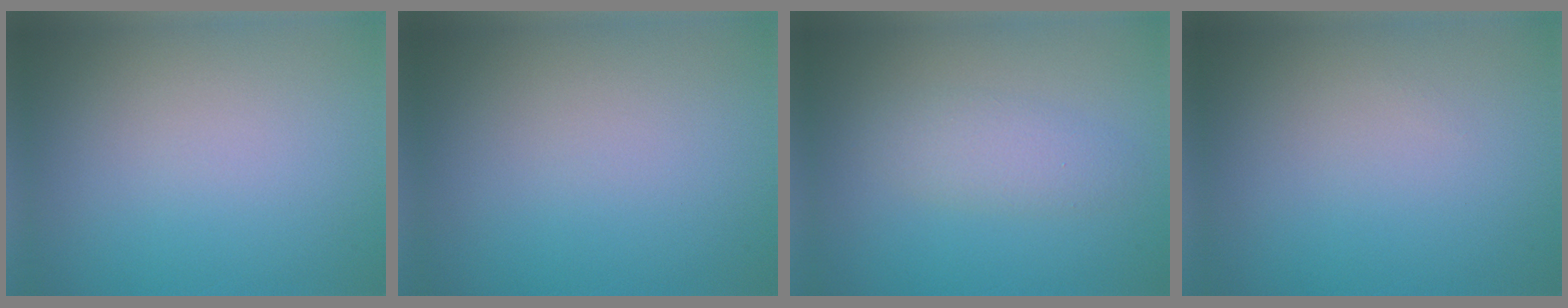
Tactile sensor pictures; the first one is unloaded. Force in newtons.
{"total": 0.0}
{"total": 2.4, "press": 2.4, "slide": 0.1}
{"total": 0.0}